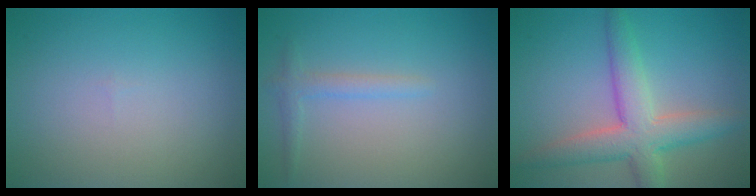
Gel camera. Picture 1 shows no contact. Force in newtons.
{"total": 1.5, "press": 1.5, "slide": 0.2}
{"total": 5.6, "press": 5.6, "slide": 0.6}